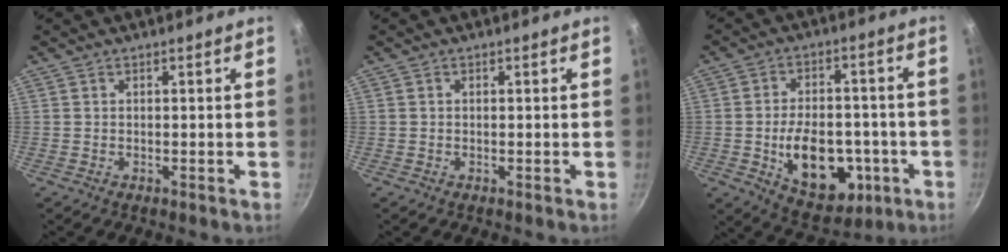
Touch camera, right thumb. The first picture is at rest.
{"total": 0.0}
{"total": 17.1, "force": [-4.2, 10.9, 12.4], "torque": [-0.151, 0.014, -0.046]}